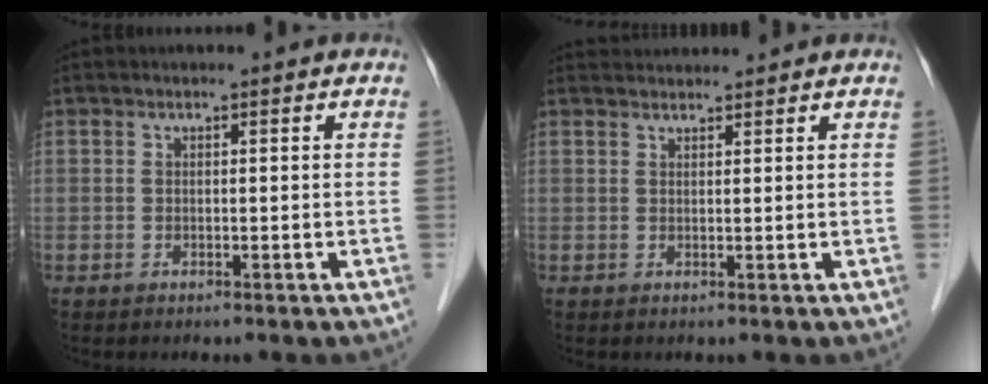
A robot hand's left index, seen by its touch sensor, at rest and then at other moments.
{"total": 3.0, "force": [3.0, 0.3, 0.1], "torque": [-0.007, 0.029, 0.051]}